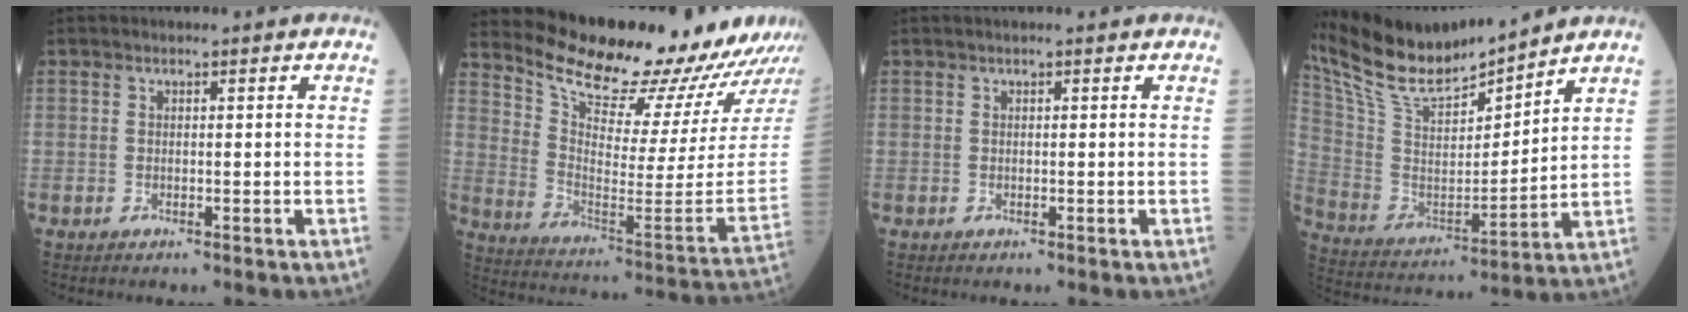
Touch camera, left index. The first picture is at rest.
{"total": 21.2, "force": [19.8, 1.9, 7.5], "torque": [-0.137, -0.098, 0.285]}
{"total": 1.2, "force": [1.0, 0.2, 0.7], "torque": [-0.008, 0.015, 0.013]}
{"total": 16.4, "force": [15.1, 1.8, 5.9], "torque": [-0.131, 0.002, 0.291]}